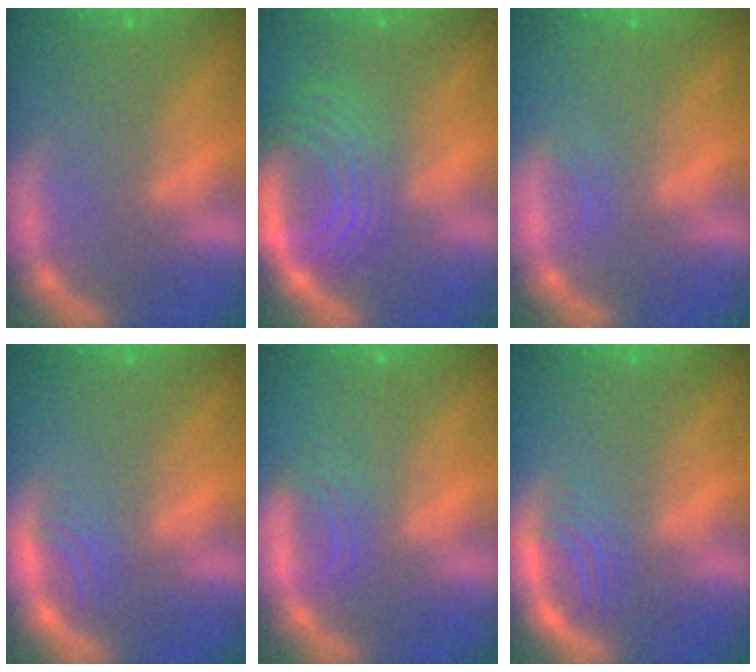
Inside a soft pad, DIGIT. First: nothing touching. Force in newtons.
{"total": 10.0}
{"total": 0.9}
{"total": 2.0}
{"total": 2.5}
{"total": 2.9}